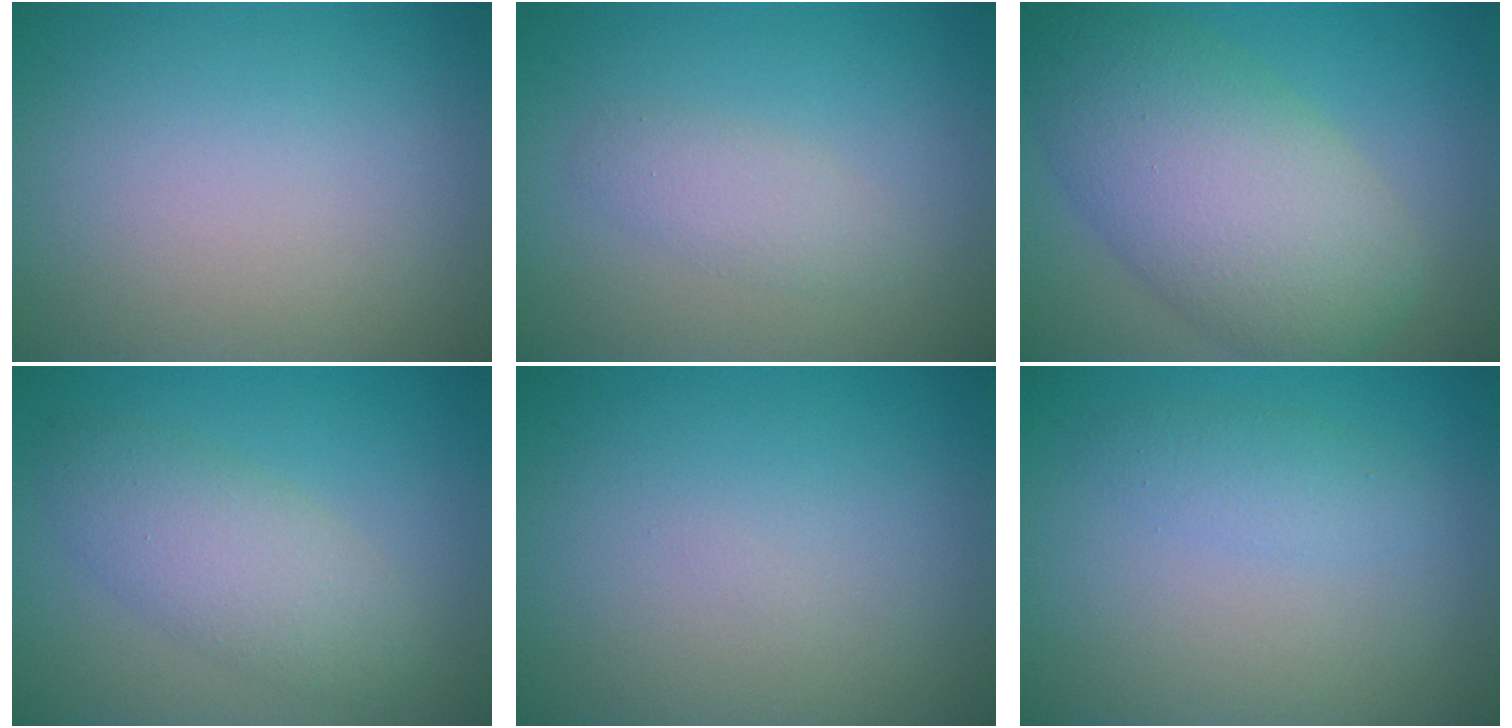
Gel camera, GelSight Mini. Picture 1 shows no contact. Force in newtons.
{"total": 1.9, "press": 1.9, "slide": 0.0}
{"total": 9.7, "press": 9.7, "slide": 0.4}
{"total": 4.3, "press": 4.3, "slide": 0.0}
{"total": 0.0}
{"total": 1.6, "press": 1.6, "slide": 0.0}